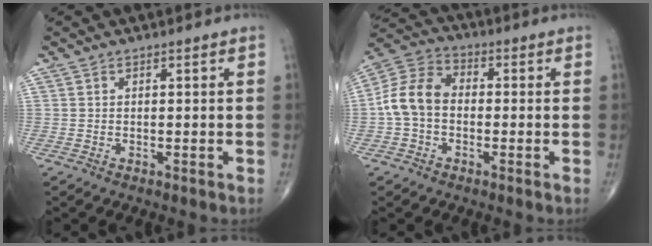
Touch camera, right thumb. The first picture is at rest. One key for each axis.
{"total": 9.7, "fx": -1.1, "fy": 7.2, "fz": 6.4, "tx": -0.118, "ty": 0.032, "tz": -0.036}